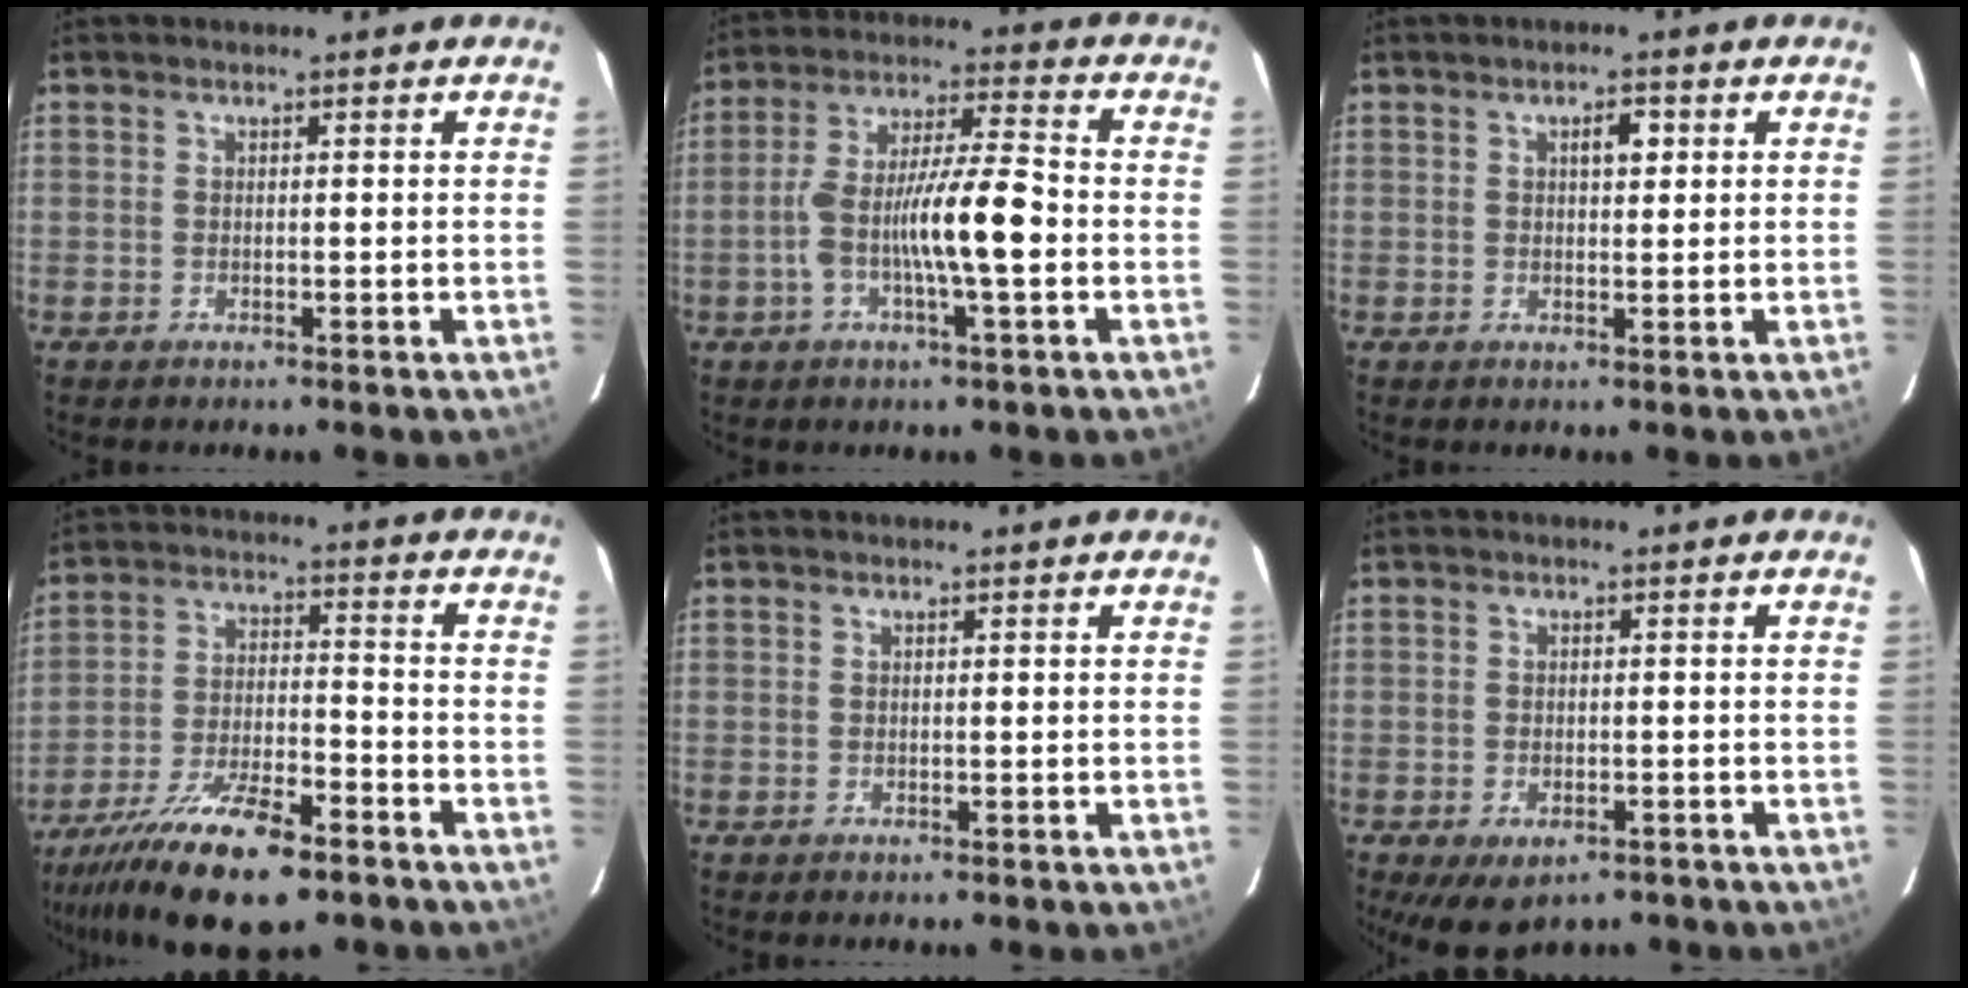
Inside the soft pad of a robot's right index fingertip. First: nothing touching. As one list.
[{"total": 11.5, "force": [-2.5, 1.2, 11.2], "torque": [-0.209, 0.012, -0.048]}, {"total": 2.5, "force": [0.9, 1.0, 2.1], "torque": [-0.035, 0.005, 0.014]}, {"total": 14.3, "force": [-10.1, 3.2, 9.6], "torque": [-0.181, -0.020, -0.179]}, {"total": 0.0}, {"total": 6.4, "force": [-4.1, 3.3, 3.5], "torque": [-0.054, -0.006, -0.056]}]